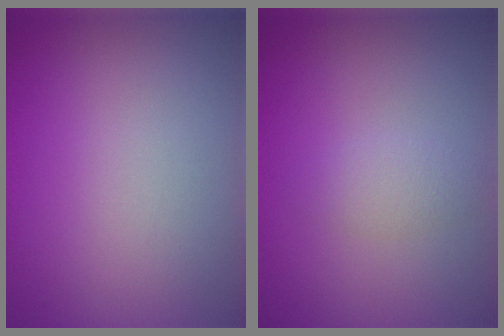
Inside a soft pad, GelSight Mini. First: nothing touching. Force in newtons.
{"total": 1.5, "press": 1.5, "slide": 0.0}